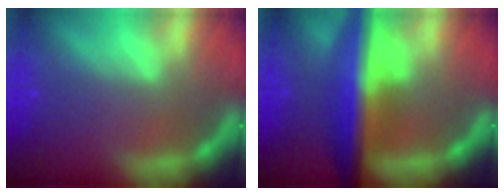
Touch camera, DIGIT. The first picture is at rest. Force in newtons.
{"total": 10.0}